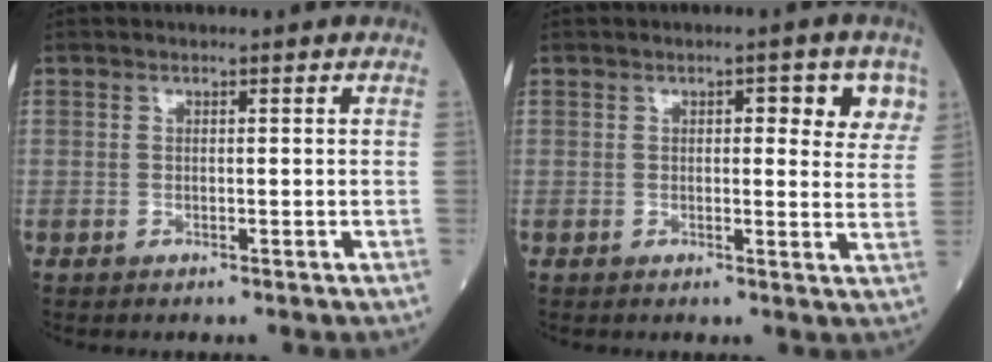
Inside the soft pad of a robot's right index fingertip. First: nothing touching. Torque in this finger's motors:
{"motor_torque": [0.10, 0.09, 0.05, 0.01]}